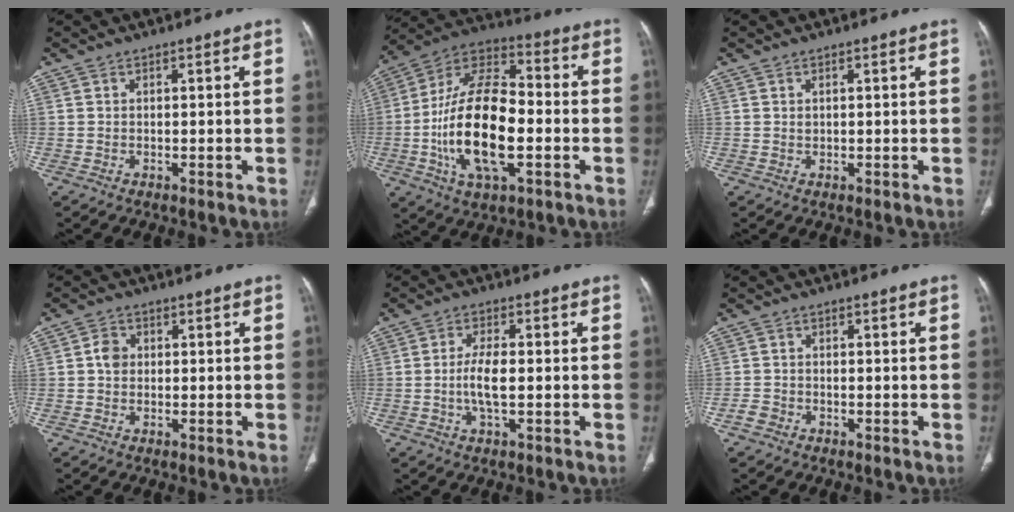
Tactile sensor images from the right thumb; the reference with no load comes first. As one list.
[{"total": 21.6, "force": [-3.9, 10.1, 18.7], "torque": [-0.342, 0.026, -0.069]}, {"total": 0.5, "force": [0.2, 0.4, 0.3], "torque": [-0.001, -0.002, 0.003]}, {"total": 2.9, "force": [0.2, 2.4, 1.5], "torque": [-0.018, 0.006, -0.001]}, {"total": 5.6, "force": [-0.6, 2.0, 5.1], "torque": [-0.110, 0.002, -0.014]}, {"total": 1.9, "force": [-1.1, 1.4, 0.5], "torque": [-0.011, 0.007, -0.025]}]